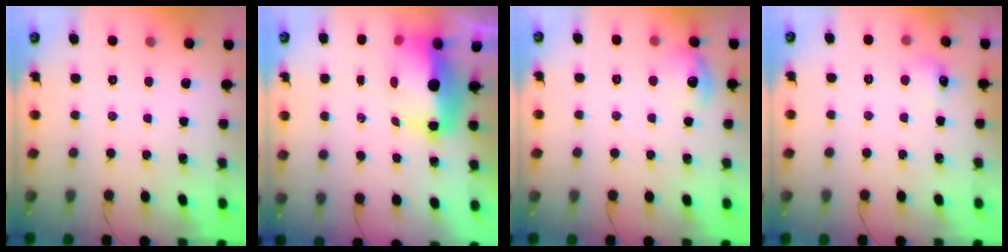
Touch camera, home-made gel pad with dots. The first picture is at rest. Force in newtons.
{"total": 9.9, "press": 9.7, "slide": 2.0}
{"total": 8.5, "press": 8.4, "slide": 1.4}
{"total": 4.7, "press": 4.5, "slide": 1.2}